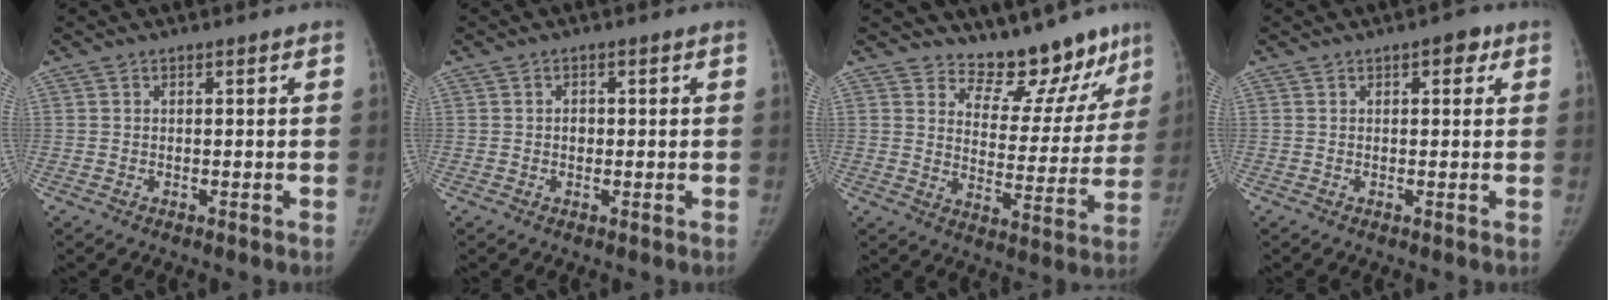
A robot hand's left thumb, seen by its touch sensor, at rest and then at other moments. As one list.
[{"total": 1.5, "force": [0.1, 1.3, 0.8], "torque": [-0.005, 0.003, -0.002]}, {"total": 14.0, "force": [12.4, 5.6, 3.6], "torque": [0.005, -0.104, 0.169]}, {"total": 3.1, "force": [1.4, 1.6, 2.3], "torque": [-0.014, 0.001, 0.012]}]